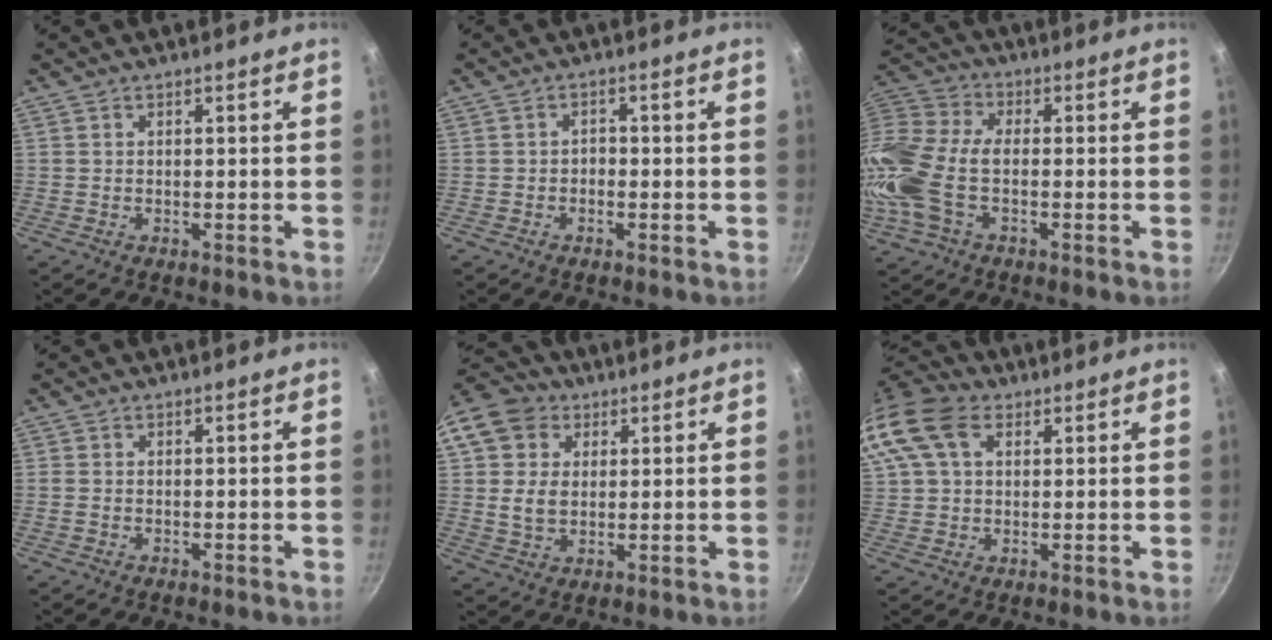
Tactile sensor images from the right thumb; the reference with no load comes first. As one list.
[{"total": 1.6, "force": [-0.7, 1.2, 0.8], "torque": [-0.006, 0.009, -0.014]}, {"total": 16.3, "force": [-3.3, 9.4, 12.9], "torque": [-0.277, 0.023, -0.084]}, {"total": 1.0, "force": [-0.2, 0.8, 0.6], "torque": [-0.012, 0.001, -0.006]}, {"total": 11.8, "force": [3.6, 9.5, 6.1], "torque": [-0.099, 0.005, 0.054]}, {"total": 16.5, "force": [6.2, 11.3, 10.2], "torque": [-0.233, 0.033, 0.107]}]